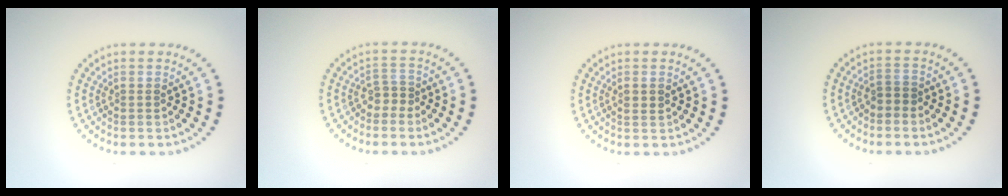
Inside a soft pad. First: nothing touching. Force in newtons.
{"total": 1.7, "press": 1.2, "slide": 1.2}
{"total": 1.0, "press": 0.9, "slide": 0.4}
{"total": 1.3, "press": 1.1, "slide": 0.6}